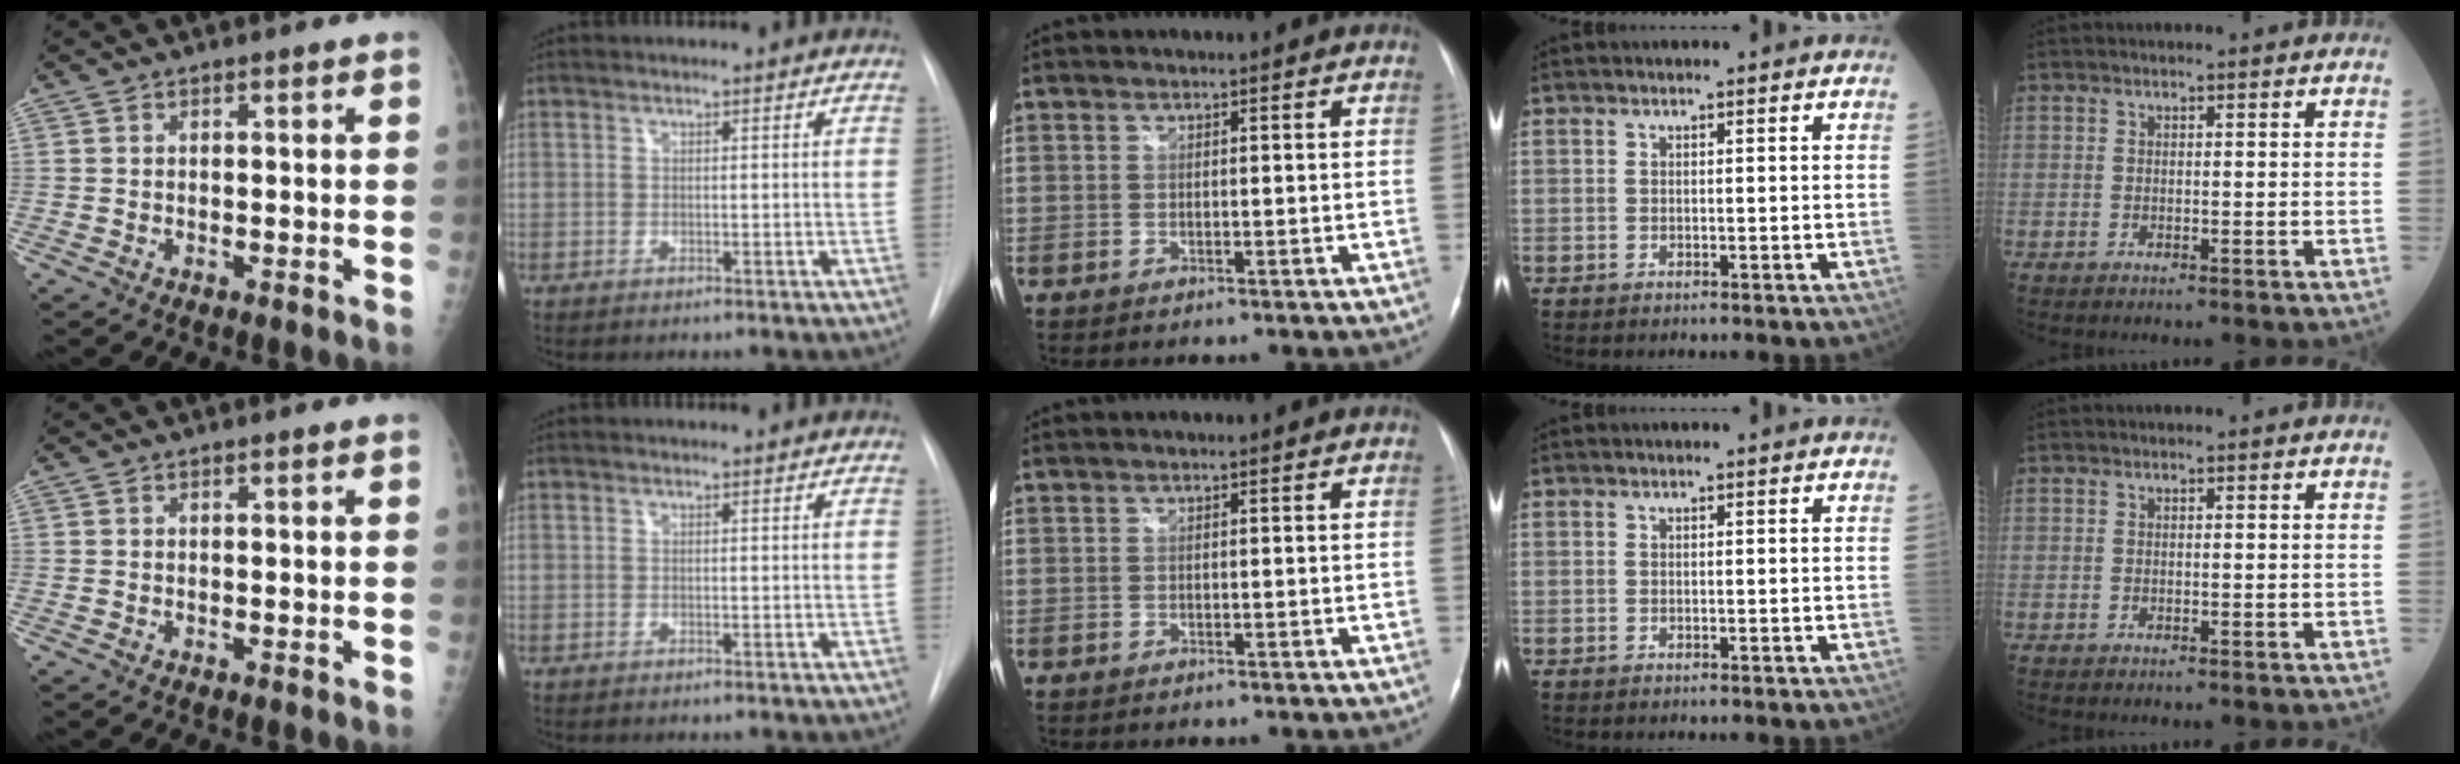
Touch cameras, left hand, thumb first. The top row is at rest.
{}